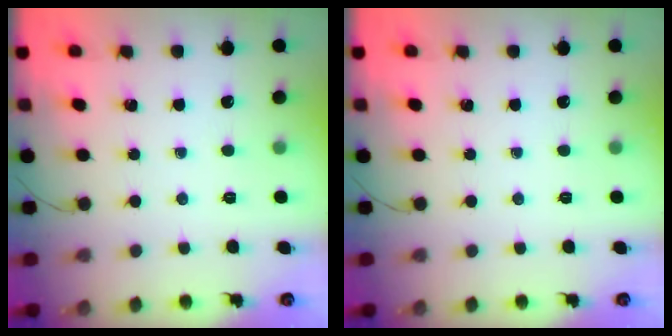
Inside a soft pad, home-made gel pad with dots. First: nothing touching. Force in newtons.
{"total": 0.0}